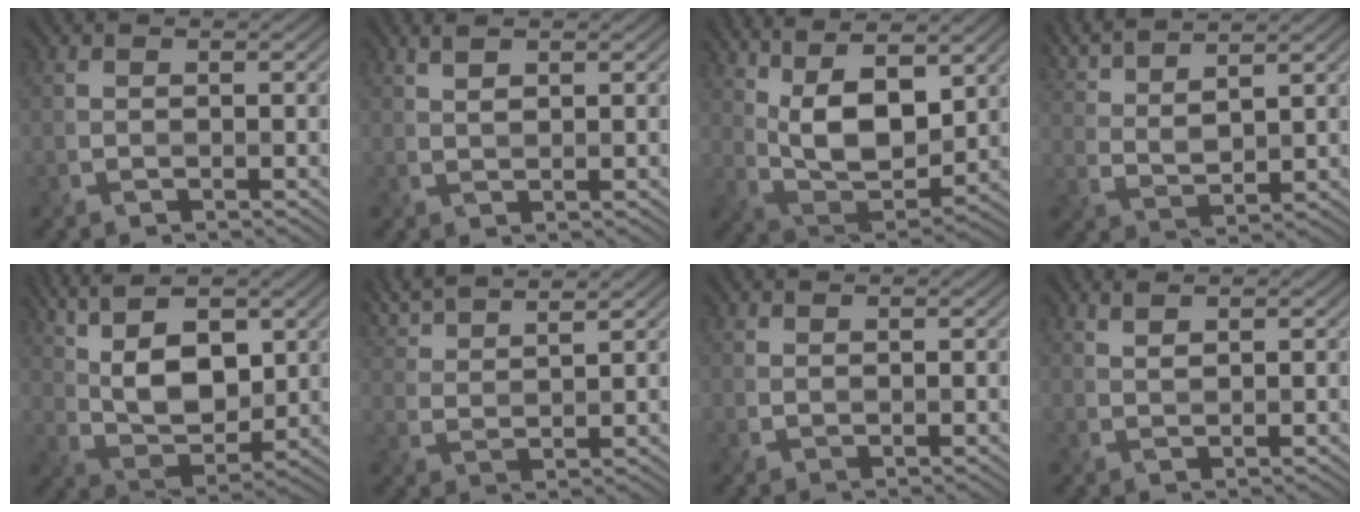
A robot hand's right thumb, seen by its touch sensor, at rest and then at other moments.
{"total": 1.6, "force": [1.1, 0.4, 1.1], "torque": [-0.026, 0.000, 0.024]}
{"total": 13.1, "force": [5.8, 5.5, 10.4], "torque": [-0.220, 0.005, 0.107]}
{"total": 6.4, "force": [5.1, 1.1, 3.8], "torque": [-0.088, 0.008, 0.100]}
{"total": 12.3, "force": [5.4, 5.5, 9.6], "torque": [-0.197, 0.006, 0.099]}
{"total": 6.4, "force": [5.4, 1.1, 3.2], "torque": [-0.082, 0.015, 0.107]}
{"total": 0.8, "force": [0.7, 0.2, 0.3], "torque": [-0.010, -0.001, 0.015]}
{"total": 1.5, "force": [1.2, 0.3, 0.9], "torque": [-0.018, -0.002, 0.029]}